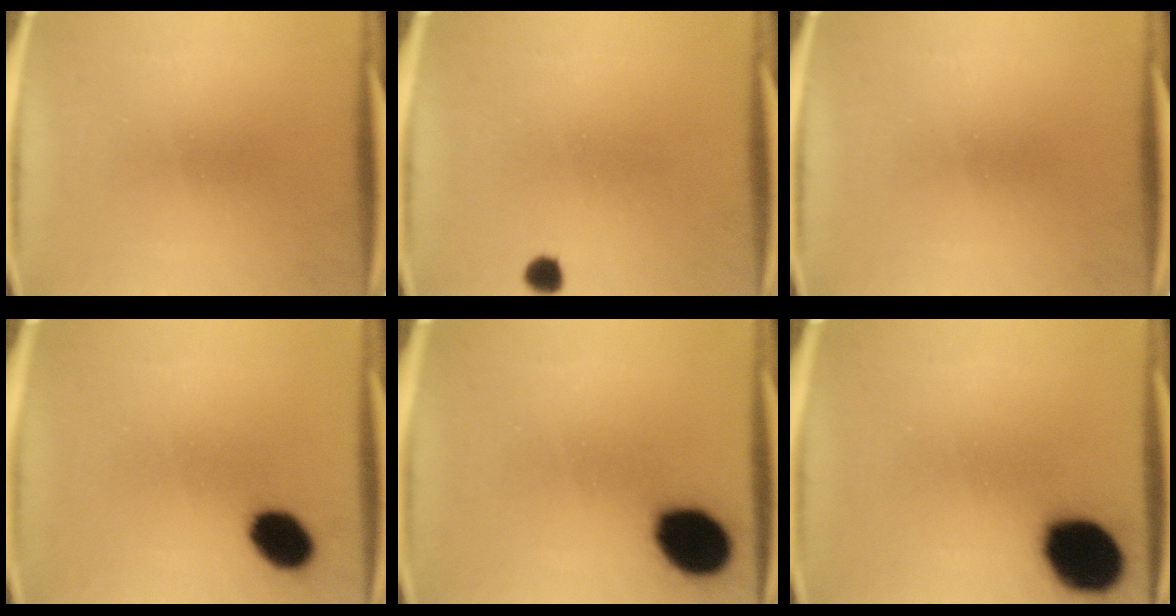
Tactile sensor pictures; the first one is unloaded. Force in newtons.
{"total": 2.1}
{"total": 0.0}
{"total": 8.4}
{"total": 13.9}
{"total": 17.4}